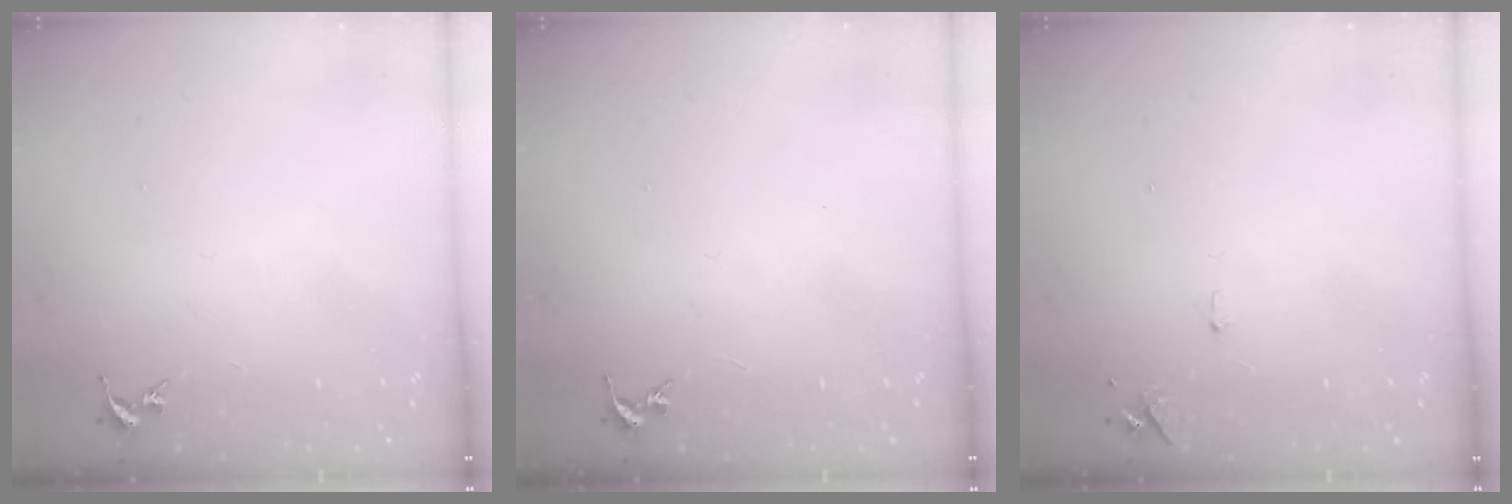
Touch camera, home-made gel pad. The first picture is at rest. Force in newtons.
{"total": 0.0}
{"total": 5.6, "press": 5.5, "slide": 0.8}